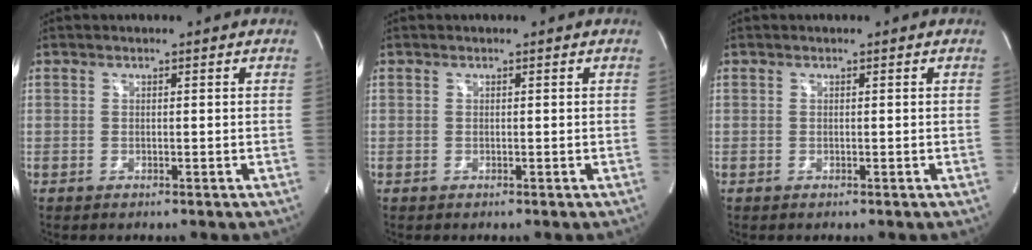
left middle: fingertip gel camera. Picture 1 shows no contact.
{"total": 0.0}
{"total": 0.0}